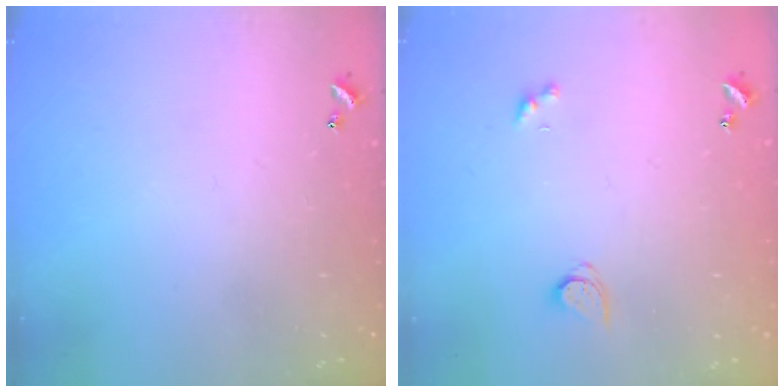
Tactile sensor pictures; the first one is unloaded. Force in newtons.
{"total": 2.6, "press": 2.6, "slide": 0.3}